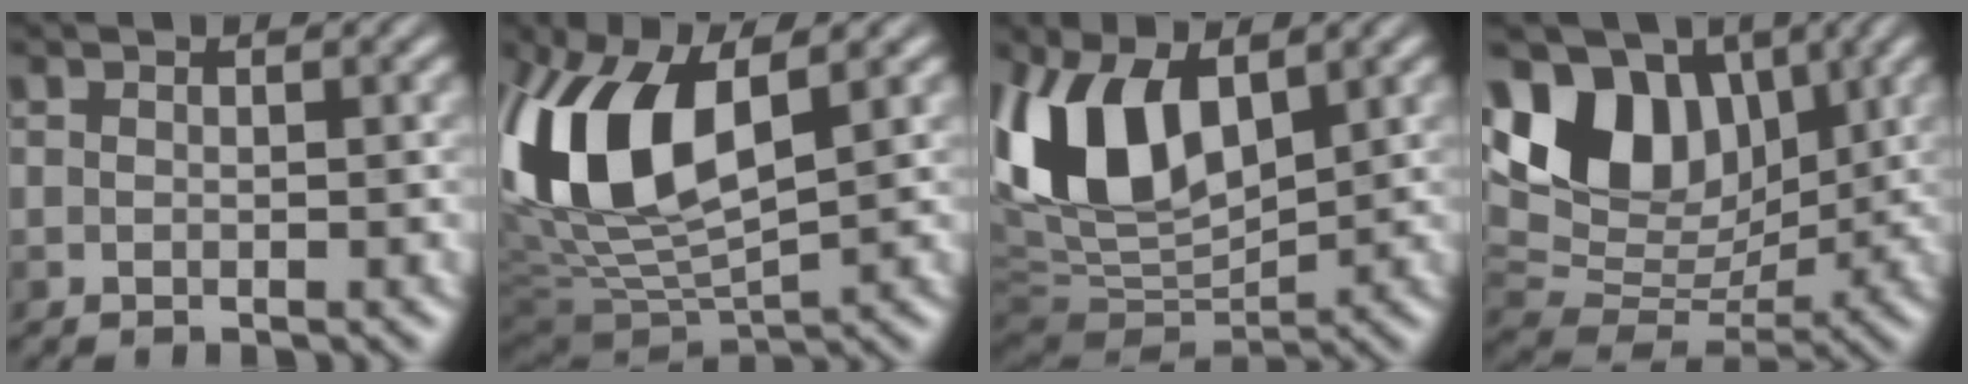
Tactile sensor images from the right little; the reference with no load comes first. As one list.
[{"total": 12.5, "force": [2.2, 6.2, 10.7], "torque": [-0.223, 0.013, 0.029]}, {"total": 11.1, "force": [2.9, 6.0, 8.9], "torque": [-0.188, 0.005, 0.045]}, {"total": 10.9, "force": [4.3, 7.3, 6.8], "torque": [-0.128, 0.026, 0.073]}]